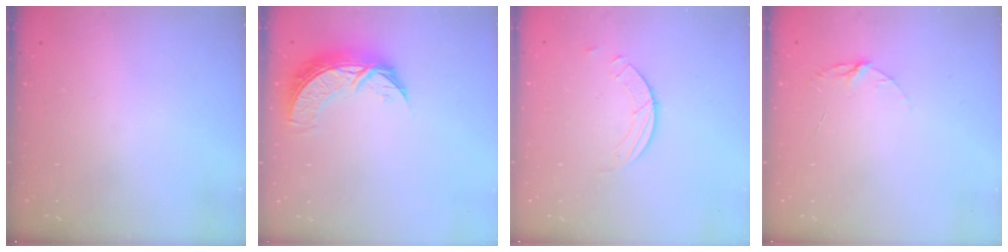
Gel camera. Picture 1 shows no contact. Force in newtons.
{"total": 9.2, "press": 9.2, "slide": 0.6}
{"total": 2.5, "press": 2.4, "slide": 0.2}
{"total": 4.1, "press": 4.1, "slide": 0.3}